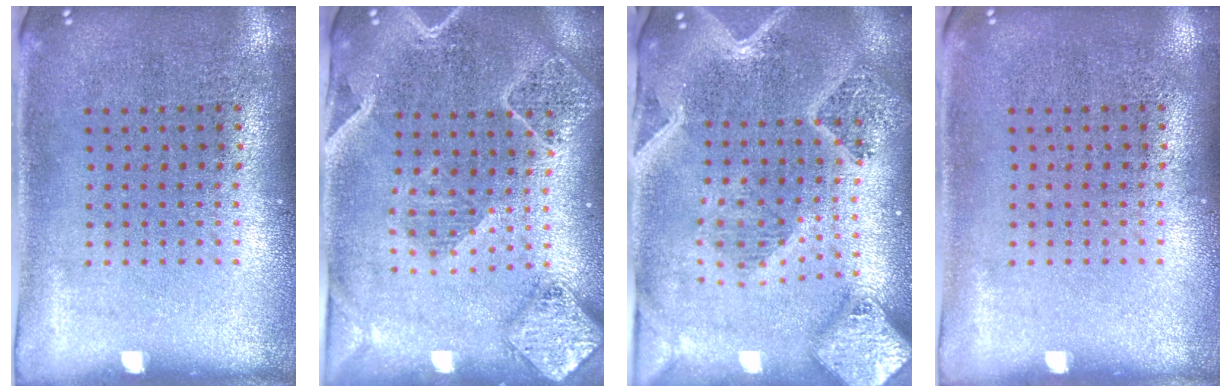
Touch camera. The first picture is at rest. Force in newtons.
{"total": 2.4, "press": 2.1, "slide": 1.0}
{"total": 3.4, "press": 2.8, "slide": 1.9}
{"total": 0.0}